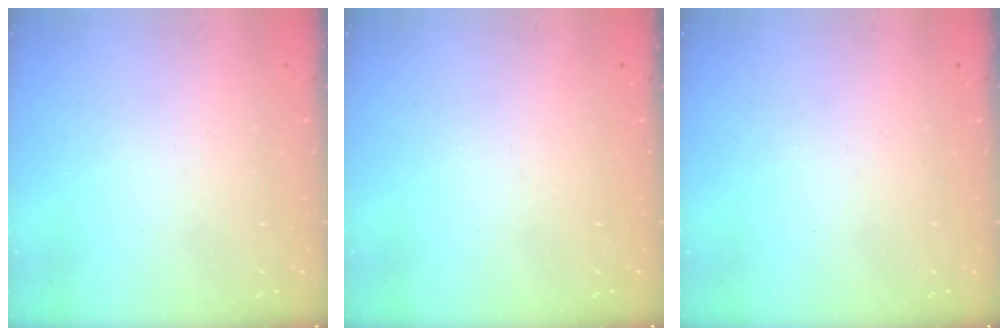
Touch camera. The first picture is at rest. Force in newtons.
{"total": 0.0}
{"total": 0.0}